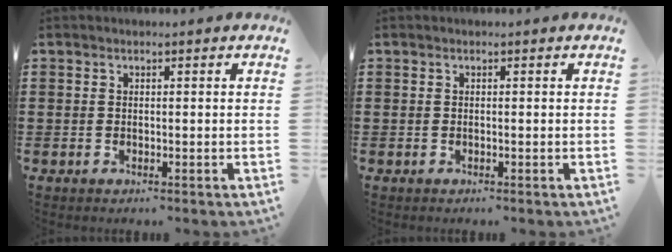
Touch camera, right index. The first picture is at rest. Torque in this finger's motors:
{"motor_torque": [-0.16, 0.16, -0.01, -0.01]}